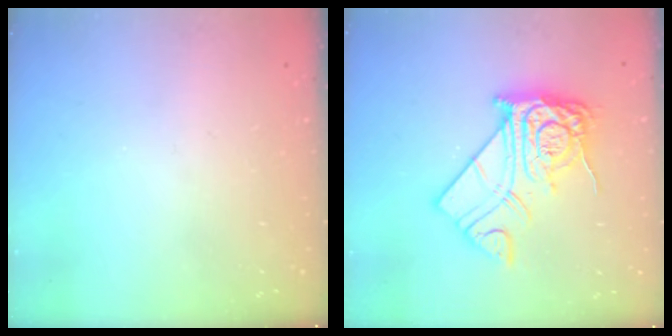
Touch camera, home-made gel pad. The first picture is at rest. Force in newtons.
{"total": 16.2, "press": 16.1, "slide": 1.3}